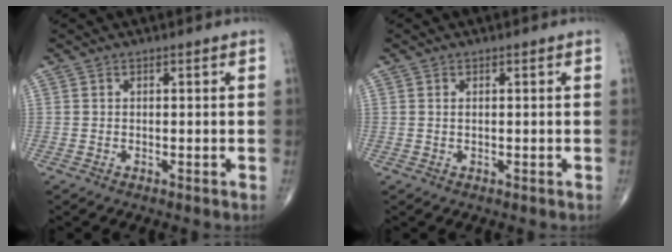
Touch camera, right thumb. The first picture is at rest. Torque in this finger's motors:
{"motor_torque": [-0.24, 0.00, 0.02, 0.07, -0.01]}